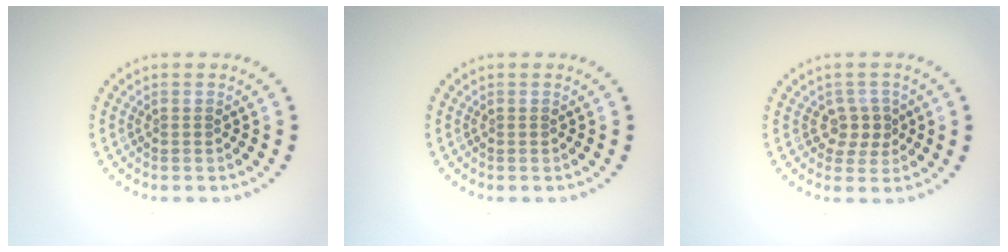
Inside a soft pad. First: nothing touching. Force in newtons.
{"total": 0.0}
{"total": 2.1, "press": 1.9, "slide": 1.0}